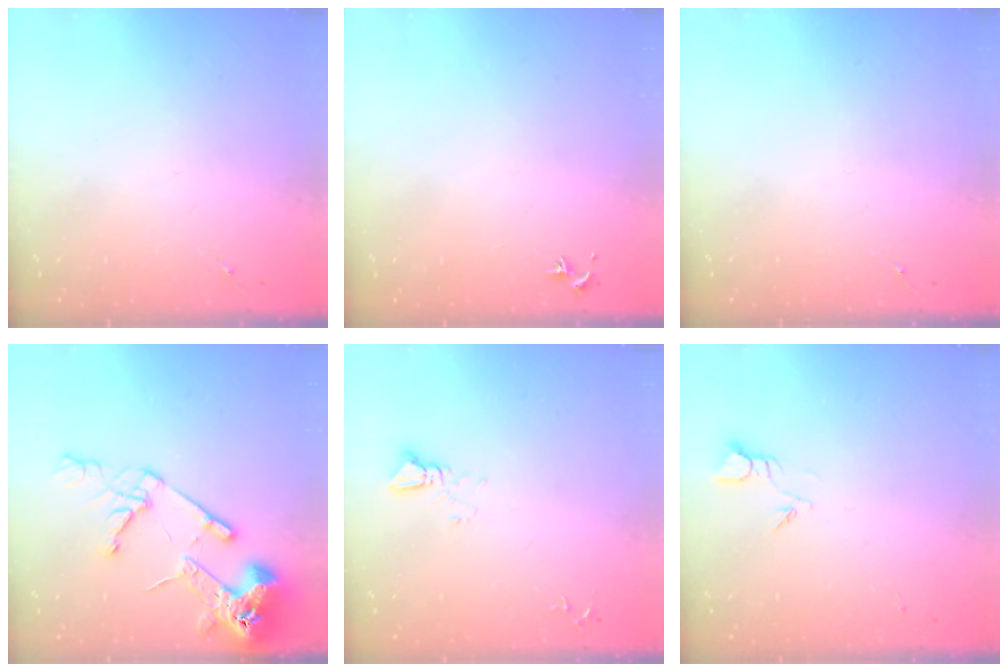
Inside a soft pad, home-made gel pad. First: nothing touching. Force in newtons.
{"total": 0.7, "press": 0.5, "slide": 0.4}
{"total": 0.0}
{"total": 16.6, "press": 16.5, "slide": 2.0}
{"total": 2.4, "press": 2.4, "slide": 0.1}
{"total": 2.7, "press": 2.7, "slide": 0.3}